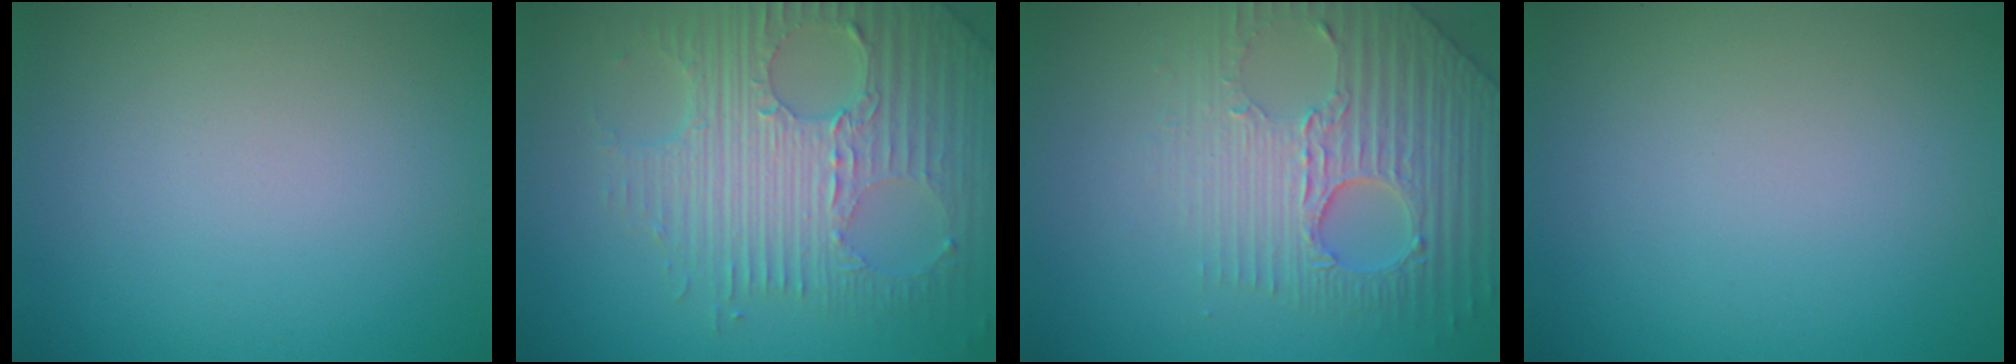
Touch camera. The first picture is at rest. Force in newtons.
{"total": 7.9, "press": 5.6, "slide": 5.6}
{"total": 4.5, "press": 4.3, "slide": 1.3}
{"total": 0.0}